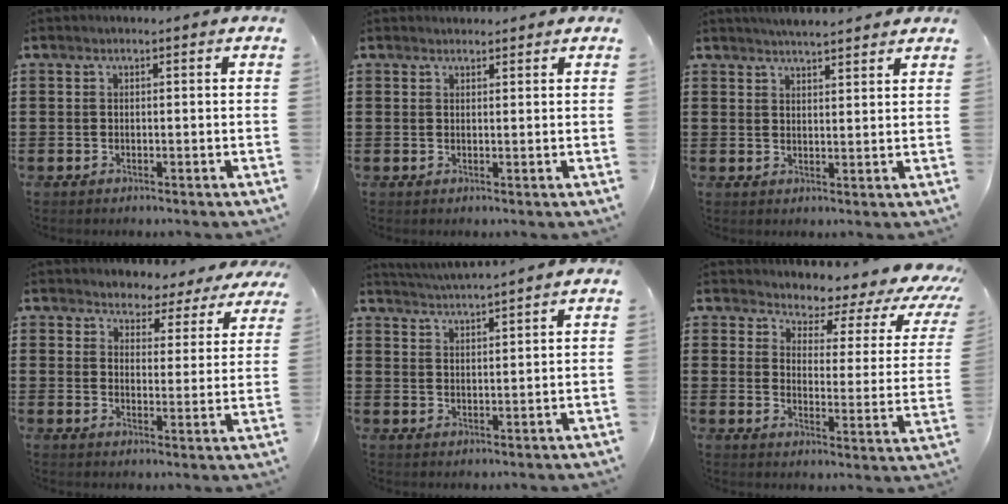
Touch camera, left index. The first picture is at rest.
{"total": 1.2, "force": [1.1, 0.3, 0.0], "torque": [-0.004, 0.001, 0.023]}
{"total": 3.1, "force": [3.1, -0.2, 0.6], "torque": [-0.019, -0.005, 0.056]}
{"total": 3.7, "force": [3.5, 1.1, -0.2], "torque": [-0.020, -0.019, 0.058]}
{"total": 2.8, "force": [2.7, -0.8, 0.0], "torque": [-0.010, -0.014, 0.048]}
{"total": 3.7, "force": [3.2, 1.3, 1.5], "torque": [-0.037, -0.035, 0.041]}